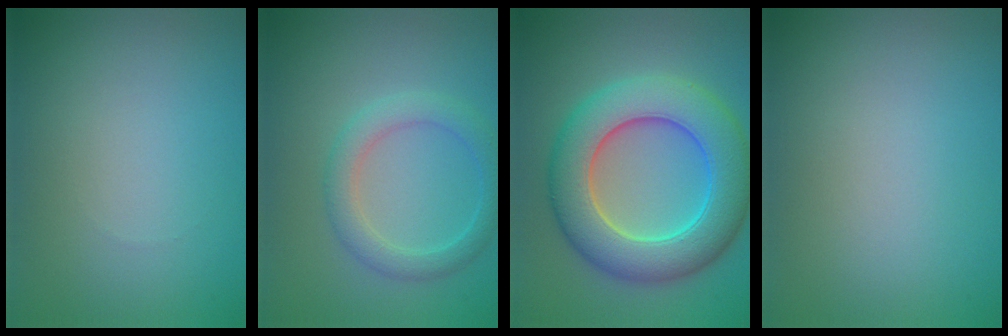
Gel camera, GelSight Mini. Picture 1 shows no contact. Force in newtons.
{"total": 3.0, "press": 3.0, "slide": 0.1}
{"total": 9.4, "press": 9.4, "slide": 0.4}
{"total": 0.0}